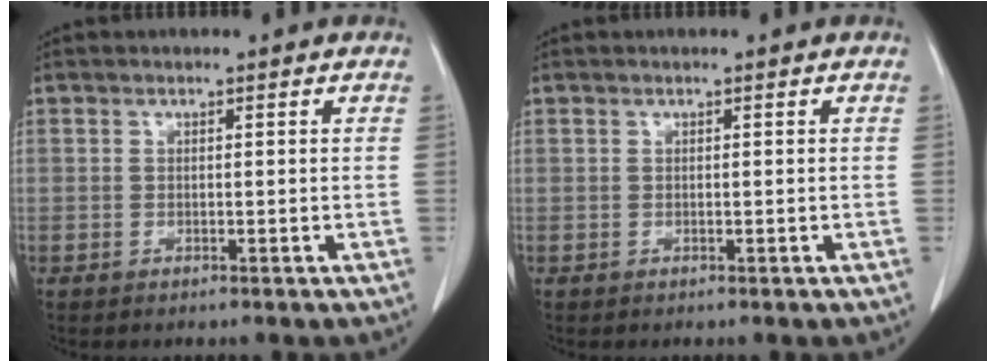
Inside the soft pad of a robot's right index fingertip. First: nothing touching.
{"total": 0.0}